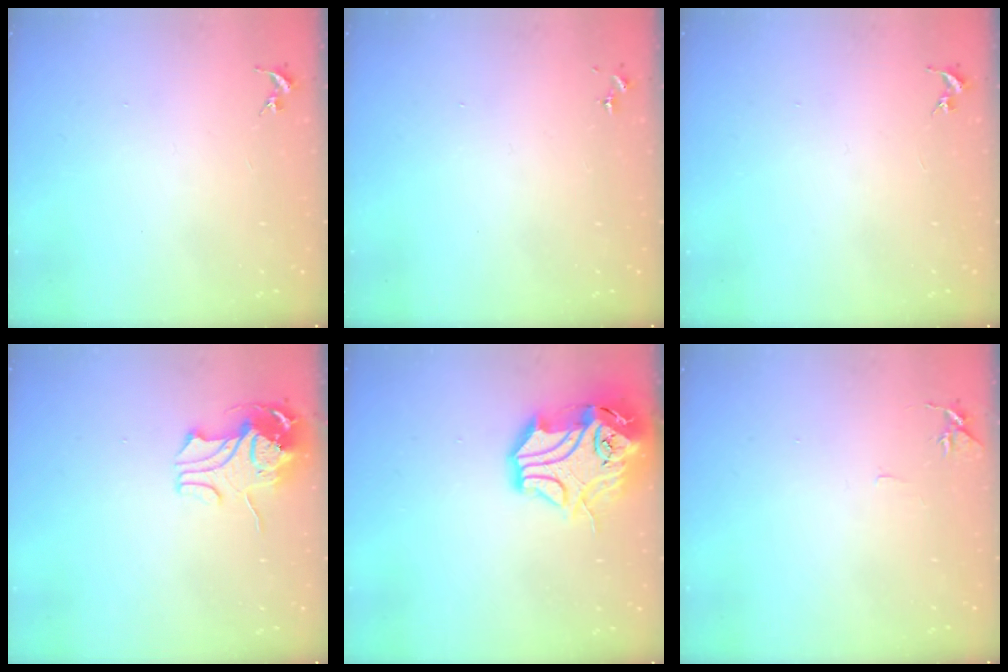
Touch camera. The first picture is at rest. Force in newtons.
{"total": 0.0}
{"total": 0.0}
{"total": 10.8, "press": 10.7, "slide": 1.3}
{"total": 17.9, "press": 17.7, "slide": 2.6}
{"total": 5.8, "press": 5.7, "slide": 0.7}